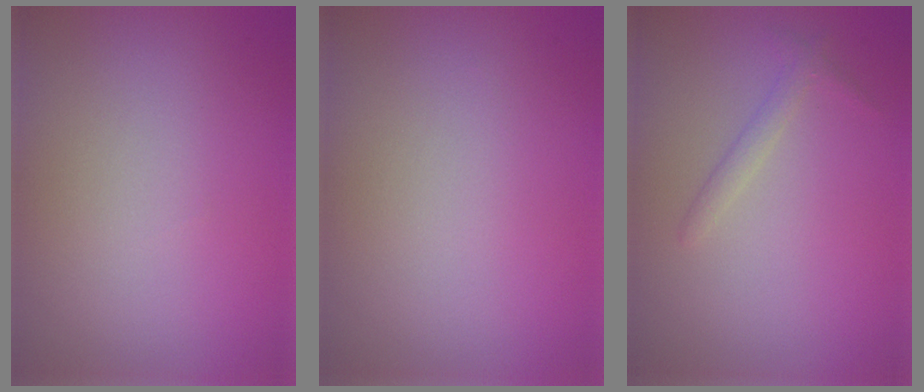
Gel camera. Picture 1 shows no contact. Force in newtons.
{"total": 0.0}
{"total": 1.1, "press": 1.1, "slide": 0.1}